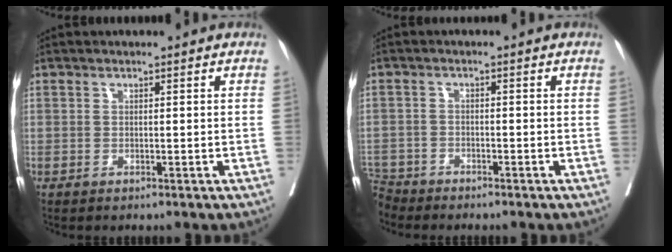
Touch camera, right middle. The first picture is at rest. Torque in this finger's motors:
{"motor_torque": [1.04, -1.10, 0.41, 0.02]}